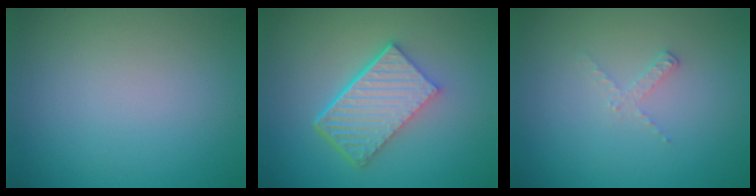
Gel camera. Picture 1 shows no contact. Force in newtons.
{"total": 6.6, "press": 4.4, "slide": 4.9}
{"total": 1.1, "press": 1.1, "slide": 0.2}